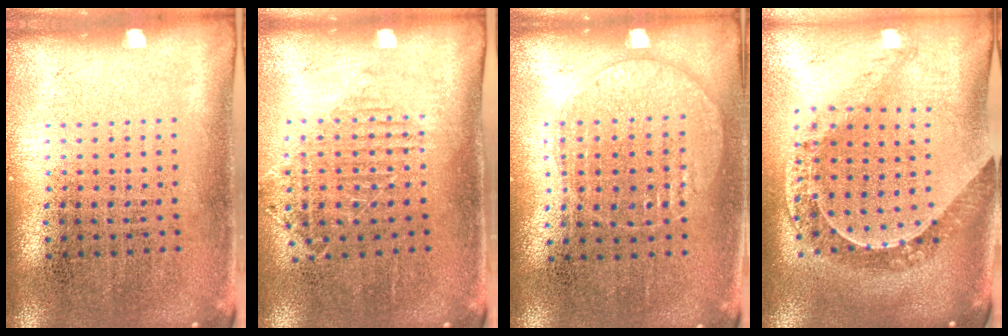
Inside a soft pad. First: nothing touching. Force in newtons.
{"total": 1.2, "press": 1.1, "slide": 0.4}
{"total": 1.0, "press": 0.9, "slide": 0.4}
{"total": 1.0, "press": 1.0, "slide": 0.1}